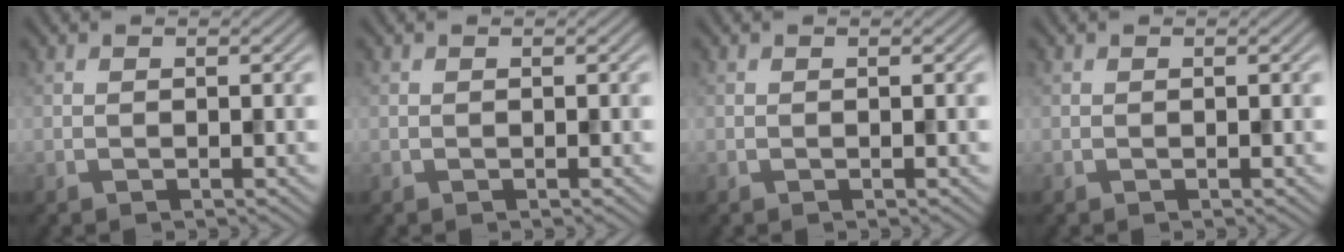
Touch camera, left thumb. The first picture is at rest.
{"total": 0.0}
{"total": 0.0}
{"total": 0.0}